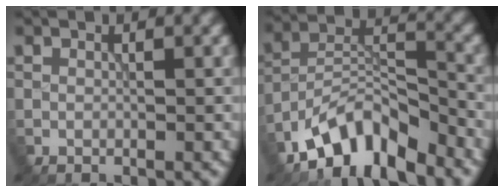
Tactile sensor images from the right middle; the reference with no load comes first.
{"total": 7.6, "force": [-5.9, 2.6, 3.9], "torque": [-0.059, 0.006, -0.115]}